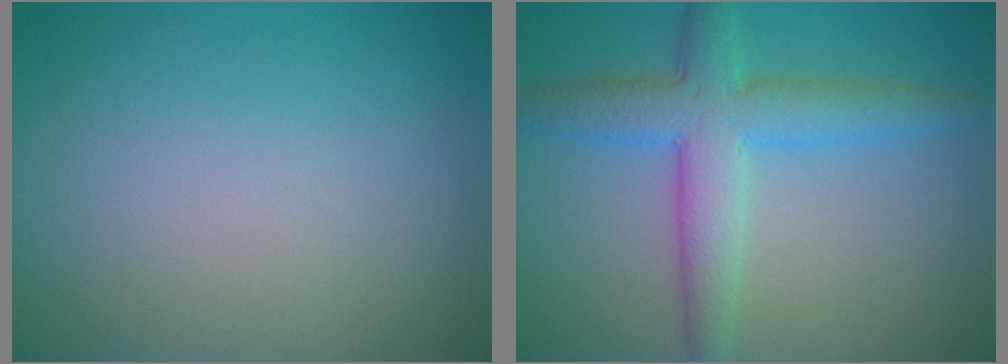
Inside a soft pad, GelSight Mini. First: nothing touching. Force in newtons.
{"total": 5.5, "press": 5.5, "slide": 0.0}